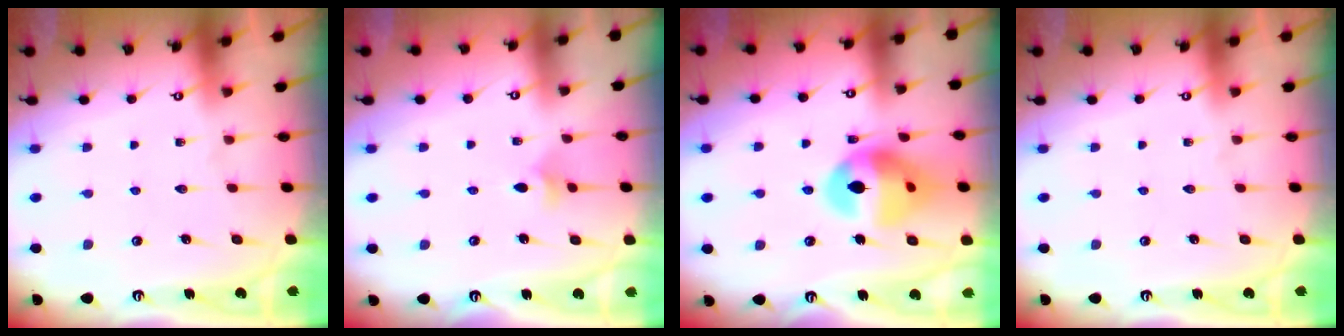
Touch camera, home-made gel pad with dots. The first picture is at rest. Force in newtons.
{"total": 3.3, "press": 3.2, "slide": 0.9}
{"total": 14.4, "press": 13.5, "slide": 5.0}
{"total": 0.0}